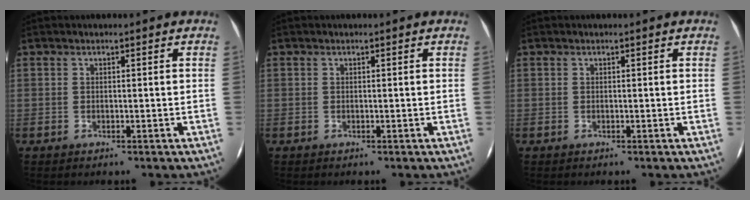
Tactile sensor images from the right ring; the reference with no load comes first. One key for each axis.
{"total": 0.0}
{"total": 0.0}